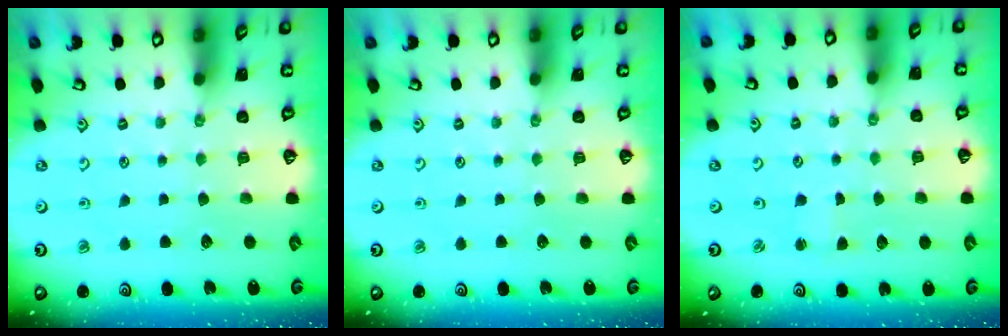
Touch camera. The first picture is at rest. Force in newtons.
{"total": 0.0}
{"total": 1.5, "press": 1.5, "slide": 0.2}